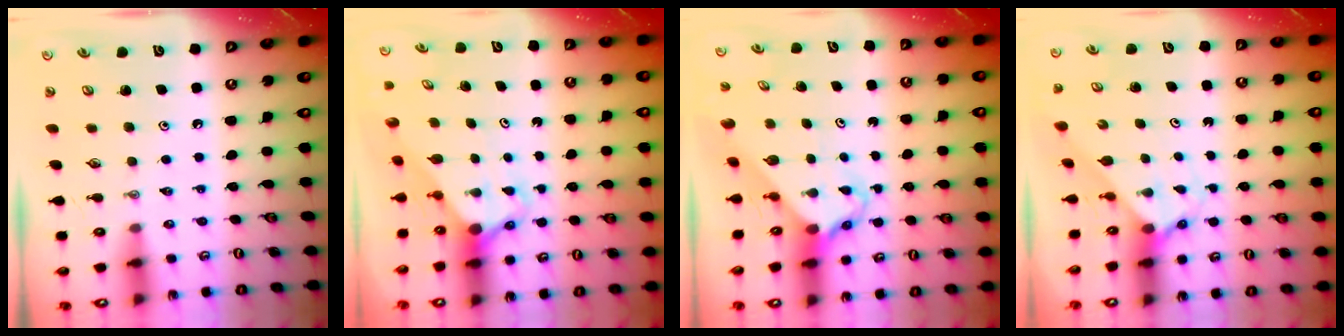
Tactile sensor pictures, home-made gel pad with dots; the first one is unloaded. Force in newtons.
{"total": 3.1, "press": 3.1, "slide": 0.3}
{"total": 2.6, "press": 2.6, "slide": 0.2}
{"total": 2.6, "press": 2.6, "slide": 0.2}